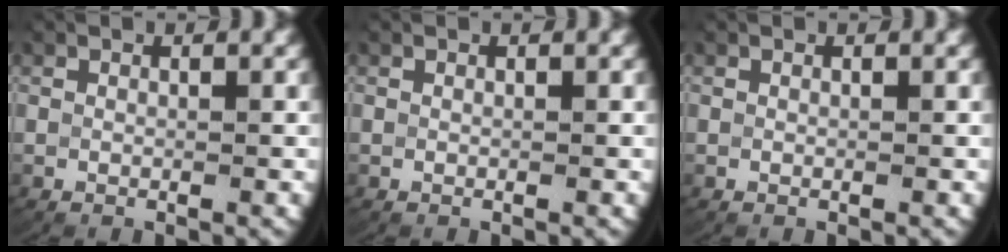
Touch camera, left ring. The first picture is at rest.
{"total": 0.0}
{"total": 0.0}